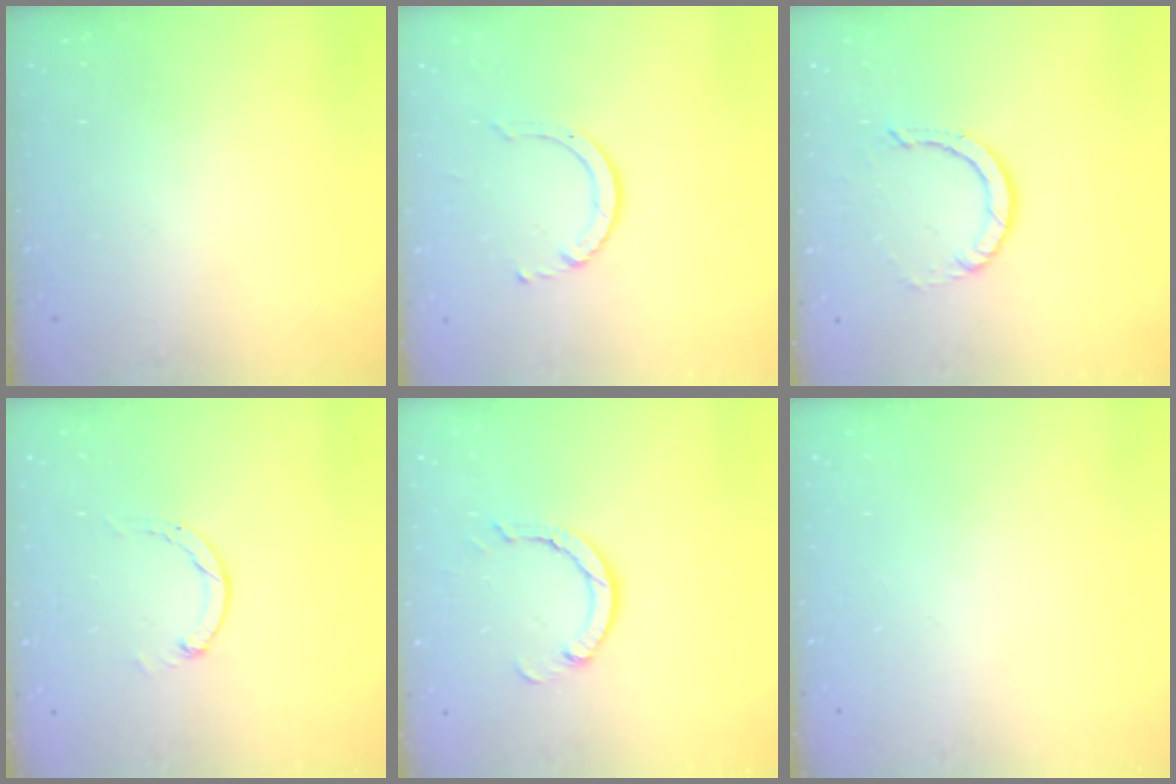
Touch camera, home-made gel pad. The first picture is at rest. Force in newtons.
{"total": 3.2, "press": 3.2, "slide": 0.4}
{"total": 2.9, "press": 2.9, "slide": 0.2}
{"total": 1.2, "press": 1.2, "slide": 0.3}
{"total": 3.4, "press": 3.4, "slide": 0.2}
{"total": 0.0}